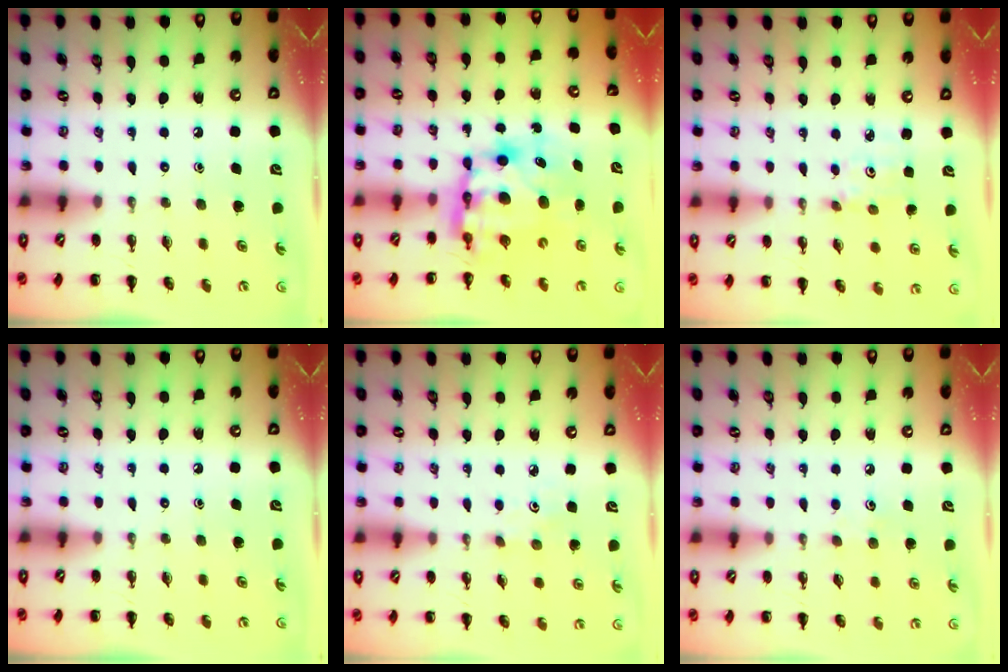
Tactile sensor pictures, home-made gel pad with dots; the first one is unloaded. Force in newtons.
{"total": 8.4, "press": 8.1, "slide": 2.0}
{"total": 2.4, "press": 2.3, "slide": 0.7}
{"total": 0.0}
{"total": 1.5, "press": 1.4, "slide": 0.5}
{"total": 4.6, "press": 4.3, "slide": 1.4}